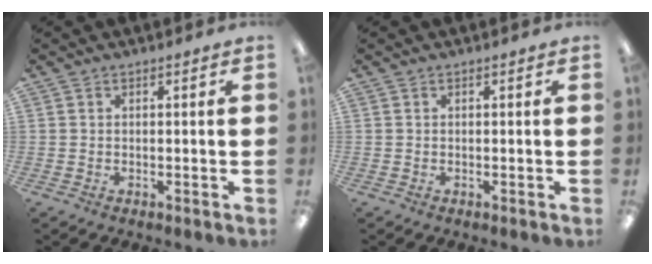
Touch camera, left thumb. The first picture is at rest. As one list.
[{"total": 0.0}]